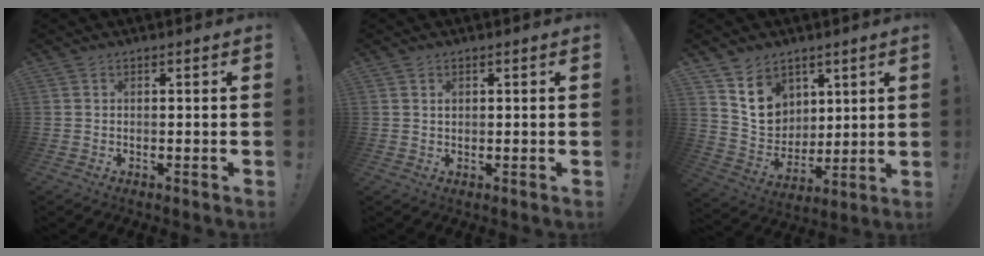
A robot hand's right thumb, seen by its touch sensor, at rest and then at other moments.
{"total": 0.9, "force": [0.5, 0.7, 0.4], "torque": [-0.001, -0.001, 0.009]}
{"total": 12.7, "force": [7.3, 9.6, 3.8], "torque": [-0.054, -0.052, 0.148]}